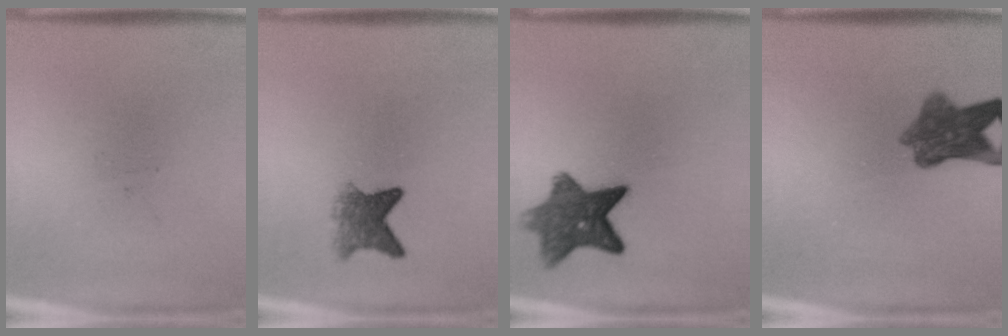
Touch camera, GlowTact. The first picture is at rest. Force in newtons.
{"total": 4.4}
{"total": 8.9}
{"total": 7.4}